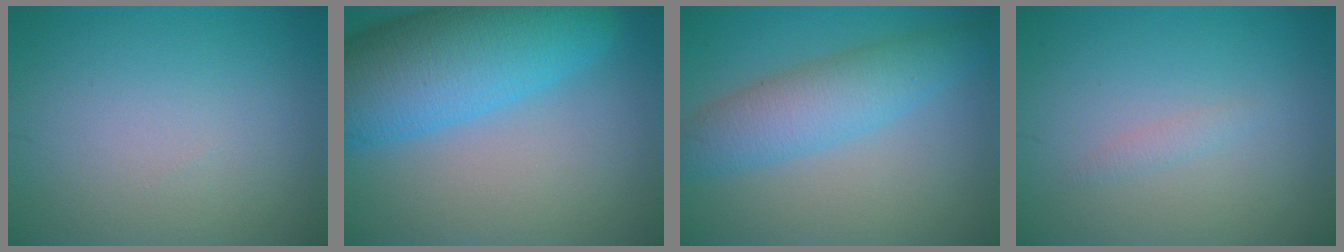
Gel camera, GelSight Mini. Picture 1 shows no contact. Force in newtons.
{"total": 11.9, "press": 11.9, "slide": 0.6}
{"total": 5.2, "press": 5.2, "slide": 0.1}
{"total": 0.8, "press": 0.8, "slide": 0.0}